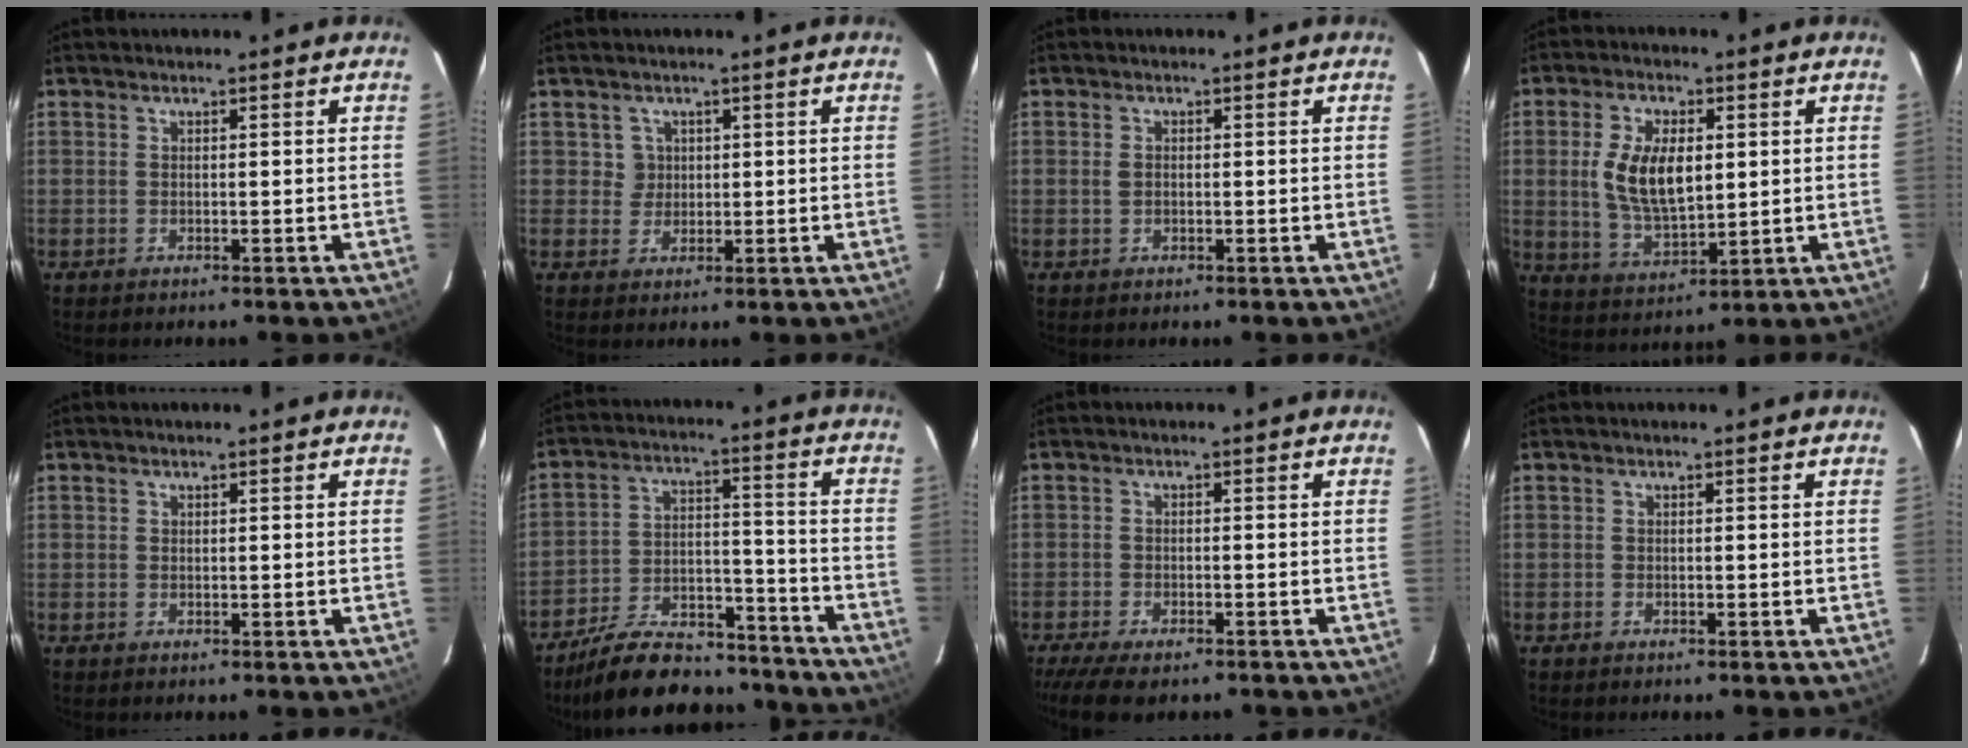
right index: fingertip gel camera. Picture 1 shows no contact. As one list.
[{"total": 2.8, "force": [0.8, 2.7, -0.1], "torque": [0.012, 0.011, 0.012]}, {"total": 1.3, "force": [-0.1, 1.0, 0.8], "torque": [-0.015, 0.003, -0.002]}, {"total": 11.3, "force": [1.5, 5.6, 9.7], "torque": [-0.191, 0.000, 0.037]}, {"total": 0.0}, {"total": 22.5, "force": [-19.0, 8.0, 9.0], "torque": [-0.171, 0.024, -0.263]}, {"total": 8.9, "force": [-7.1, 2.4, 4.7], "torque": [-0.114, -0.034, -0.121]}, {"total": 0.0}]